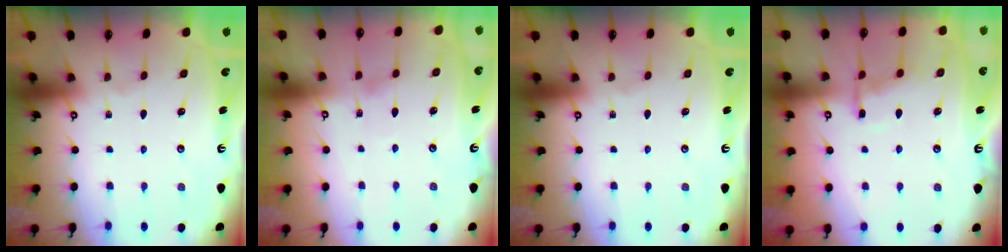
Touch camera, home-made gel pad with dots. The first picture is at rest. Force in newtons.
{"total": 5.3, "press": 5.3, "slide": 0.5}
{"total": 0.0}
{"total": 9.9, "press": 9.9, "slide": 1.0}